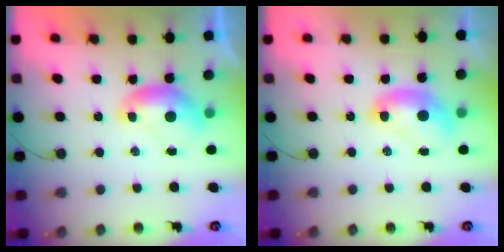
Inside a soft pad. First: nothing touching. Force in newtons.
{"total": 2.0, "press": 2.0, "slide": 0.2}